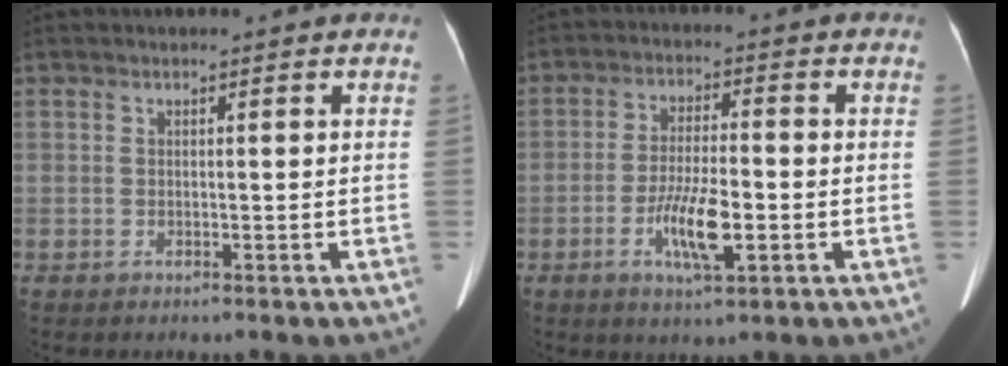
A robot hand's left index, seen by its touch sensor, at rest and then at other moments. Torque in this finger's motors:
{"motor_torque": [0.54, 0.39, 0.20, 0.07]}